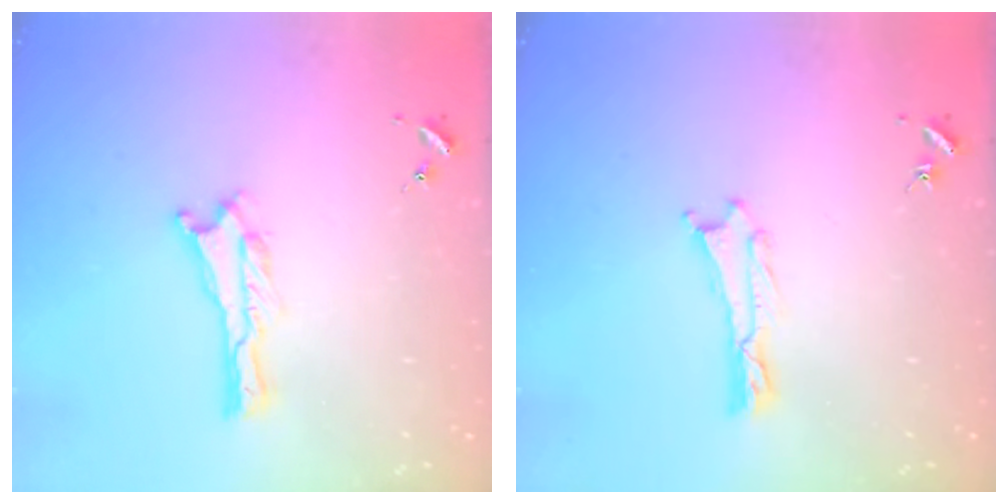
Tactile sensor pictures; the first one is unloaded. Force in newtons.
{"total": 0.0}